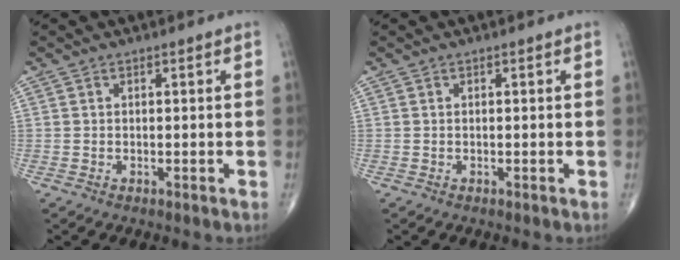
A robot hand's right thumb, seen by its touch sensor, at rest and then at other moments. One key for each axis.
{"total": 0.0}